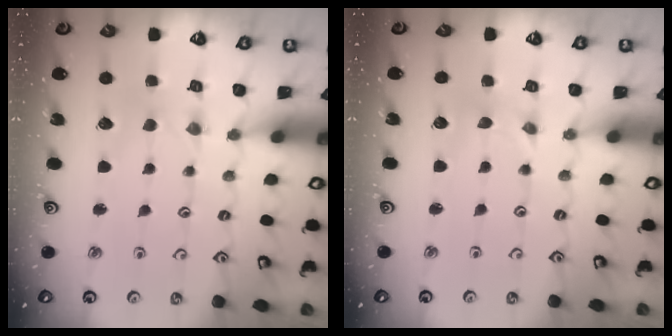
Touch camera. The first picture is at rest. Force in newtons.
{"total": 0.0}